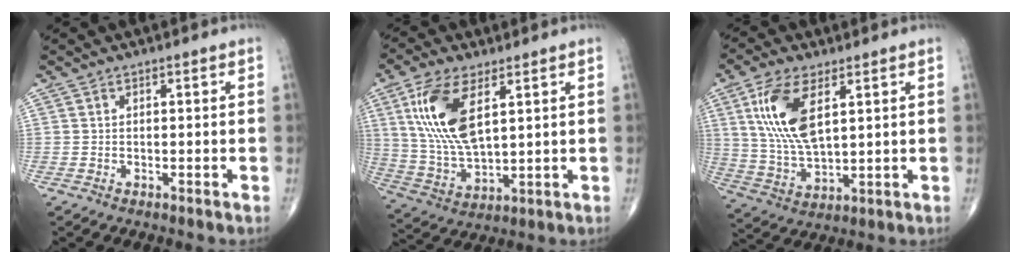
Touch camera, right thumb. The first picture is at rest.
{"total": 14.5, "force": [5.2, 6.4, 11.9], "torque": [-0.247, -0.018, 0.109]}
{"total": 13.1, "force": [4.6, 5.8, 10.8], "torque": [-0.224, -0.016, 0.097]}